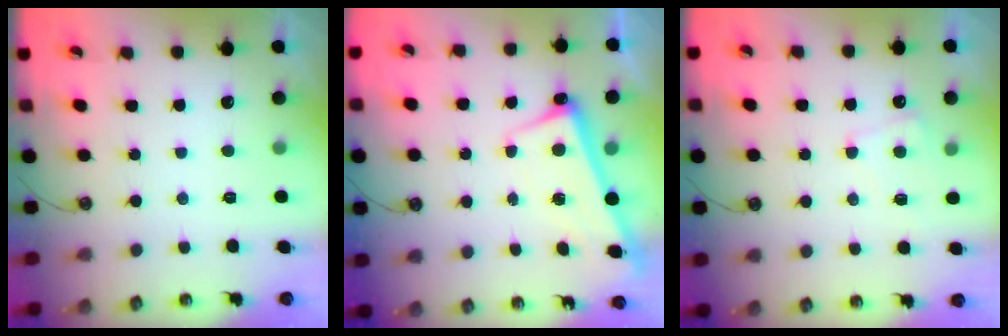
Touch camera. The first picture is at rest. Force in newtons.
{"total": 2.5, "press": 2.5, "slide": 0.5}
{"total": 3.2, "press": 3.1, "slide": 0.8}